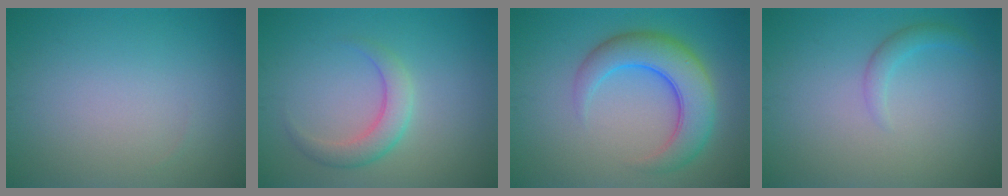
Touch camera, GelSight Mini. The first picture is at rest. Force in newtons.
{"total": 2.8, "press": 2.8, "slide": 0.1}
{"total": 6.7, "press": 6.7, "slide": 0.0}
{"total": 1.5, "press": 1.5, "slide": 0.0}